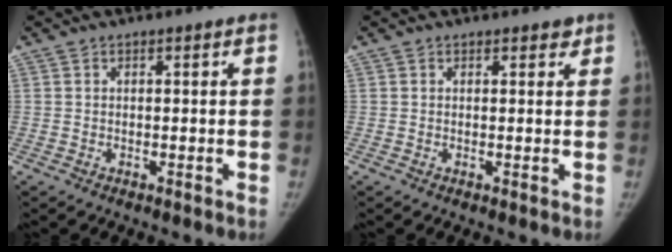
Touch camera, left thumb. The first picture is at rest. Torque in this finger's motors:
{"motor_torque": [0.17, -0.02, 0.22, -0.49, 0.03]}